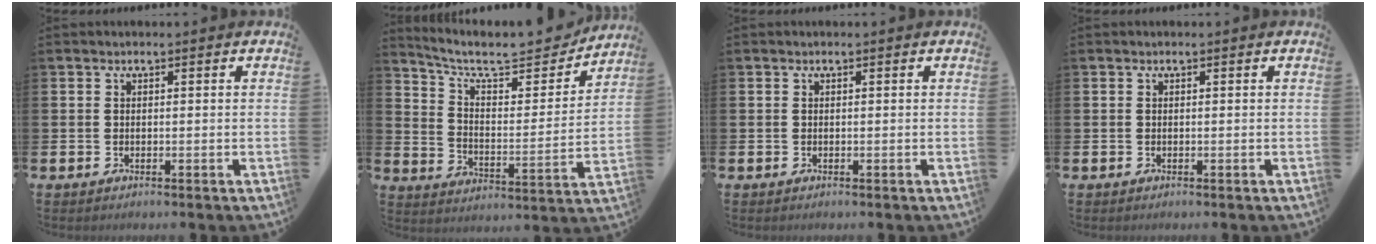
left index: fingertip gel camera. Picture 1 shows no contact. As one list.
[{"total": 8.7, "force": [7.7, 2.4, 3.2], "torque": [-0.090, -0.060, 0.129]}, {"total": 0.0}, {"total": 0.0}]